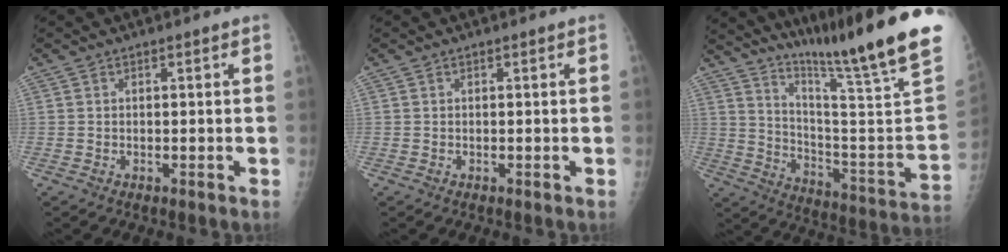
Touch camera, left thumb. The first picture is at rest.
{"total": 0.0}
{"total": 27.6, "force": [20.8, -0.3, 18.1], "torque": [-0.271, -0.151, 0.312]}